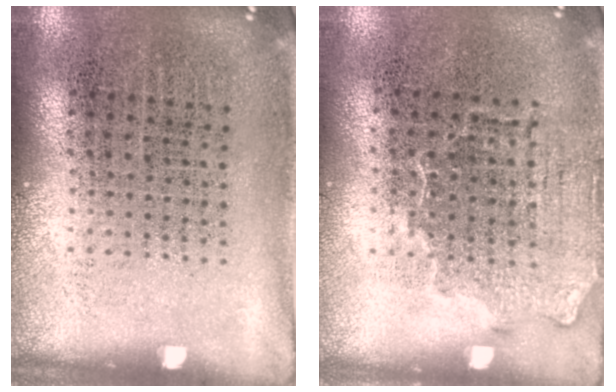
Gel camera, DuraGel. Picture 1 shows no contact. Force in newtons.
{"total": 1.5, "press": 1.2, "slide": 0.8}